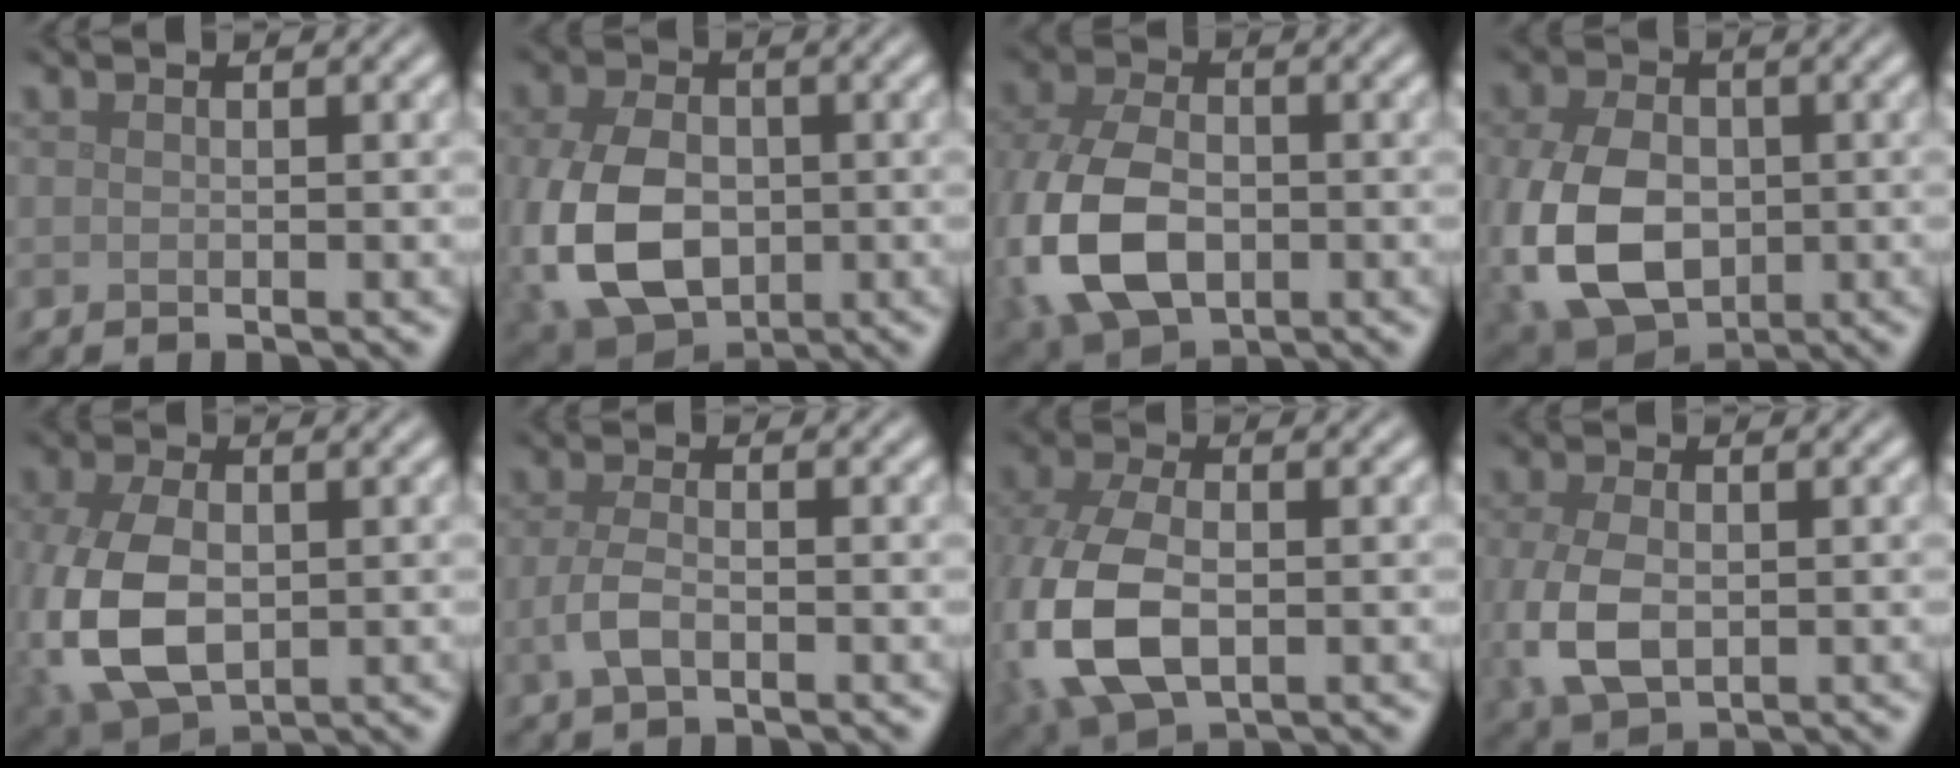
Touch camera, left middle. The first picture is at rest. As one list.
[{"total": 10.3, "force": [-1.9, 7.1, 7.2], "torque": [-0.175, -0.015, -0.041]}, {"total": 10.3, "force": [-2.4, 6.8, 7.4], "torque": [-0.192, -0.020, -0.052]}, {"total": 10.7, "force": [-1.8, 7.4, 7.5], "torque": [-0.182, -0.017, -0.041]}, {"total": 8.4, "force": [-1.3, 5.3, 6.4], "torque": [-0.161, -0.016, -0.017]}, {"total": 2.4, "force": [-0.7, 1.2, 2.0], "torque": [-0.047, -0.003, -0.016]}, {"total": 9.7, "force": [-1.8, 6.0, 7.3], "torque": [-0.201, -0.020, -0.032]}, {"total": 5.3, "force": [-0.6, 3.5, 4.0], "torque": [-0.105, -0.013, -0.008]}]